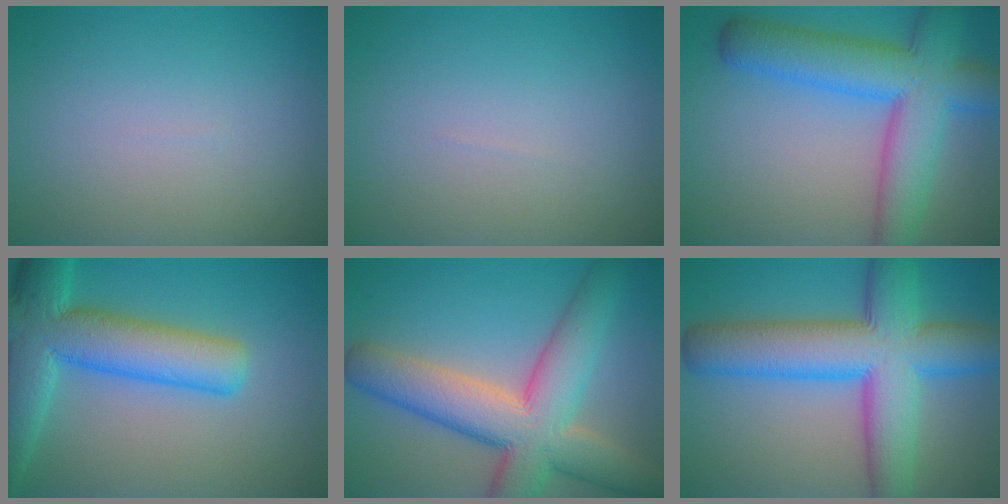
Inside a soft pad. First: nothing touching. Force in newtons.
{"total": 0.0}
{"total": 9.7, "press": 9.7, "slide": 0.5}
{"total": 9.7, "press": 9.7, "slide": 0.6}
{"total": 10.3, "press": 10.3, "slide": 0.5}
{"total": 11.7, "press": 11.7, "slide": 0.2}